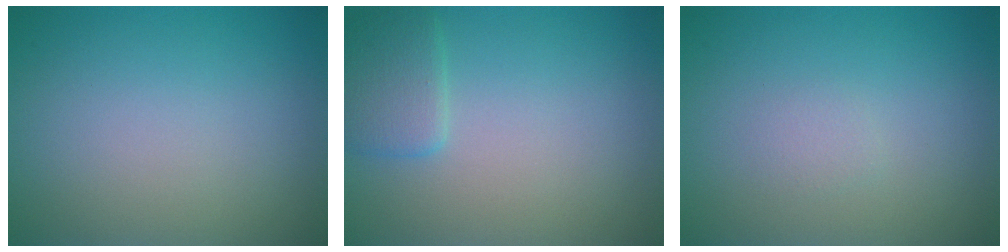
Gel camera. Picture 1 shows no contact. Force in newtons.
{"total": 2.3, "press": 2.3, "slide": 0.2}
{"total": 0.7, "press": 0.7, "slide": 0.0}